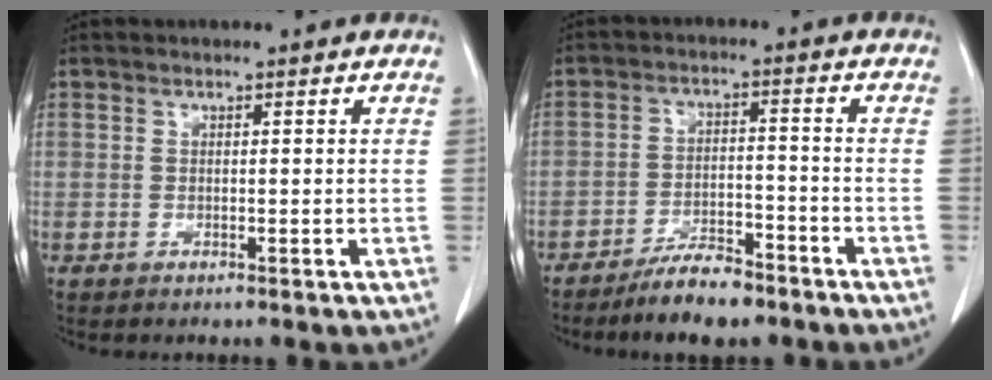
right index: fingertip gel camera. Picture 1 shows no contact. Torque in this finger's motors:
{"motor_torque": [0.21, -0.35, 0.13, 0.02]}